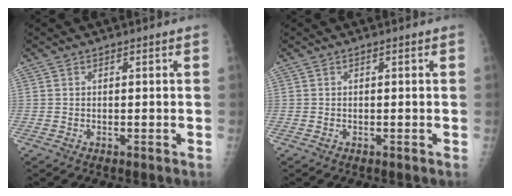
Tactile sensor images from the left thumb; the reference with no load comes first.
{"total": 0.0}